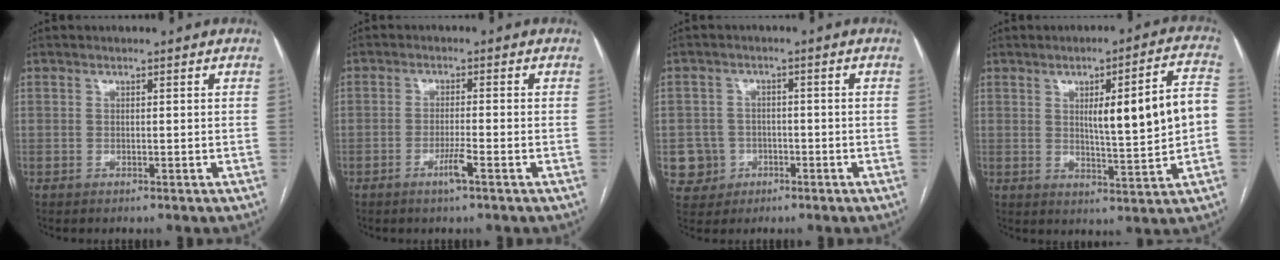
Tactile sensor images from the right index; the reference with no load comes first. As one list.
[{"total": 3.0, "force": [-1.6, -0.4, 2.5], "torque": [-0.051, -0.006, -0.032]}, {"total": 4.7, "force": [-1.3, 4.6, -0.1], "torque": [0.009, 0.013, -0.019]}, {"total": 11.6, "force": [0.8, 0.8, 11.6], "torque": [-0.164, 0.017, 0.018]}]